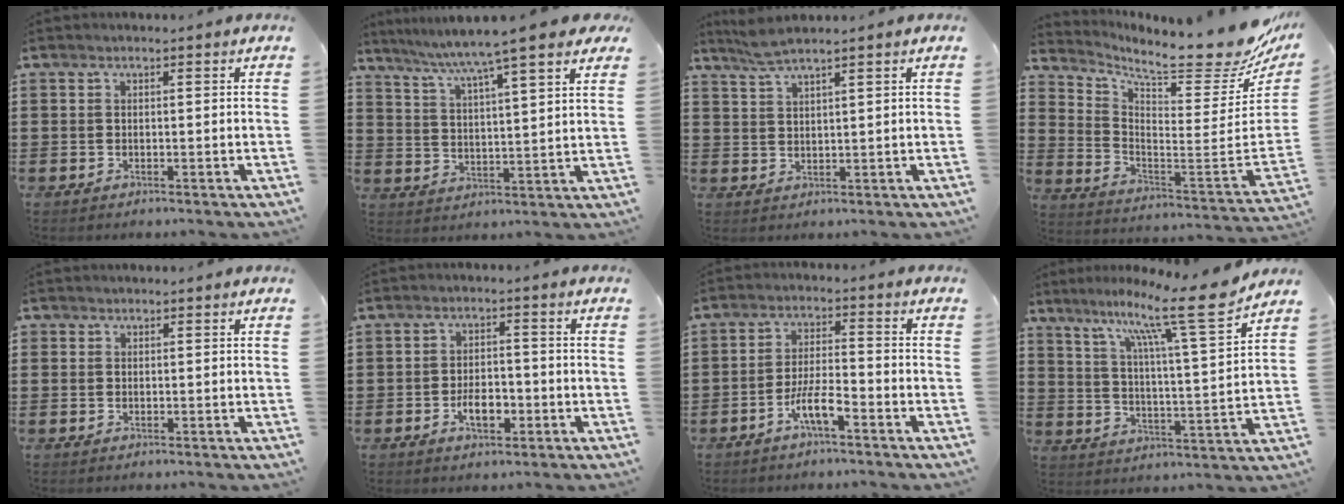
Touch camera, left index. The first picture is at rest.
{"total": 7.3, "force": [6.0, -0.3, 4.2], "torque": [-0.104, -0.029, 0.096]}
{"total": 3.6, "force": [2.8, 0.0, 2.3], "torque": [-0.051, -0.001, 0.051]}
{"total": 10.2, "force": [8.8, 0.2, 5.0], "torque": [-0.098, -0.096, 0.139]}
{"total": 0.6, "force": [0.1, 0.6, 0.1], "torque": [-0.003, 0.005, 0.002]}
{"total": 4.3, "force": [-1.7, 2.2, 3.3], "torque": [-0.051, 0.002, -0.032]}
{"total": 5.7, "force": [-3.4, 1.0, 4.4], "torque": [-0.100, -0.001, -0.069]}
{"total": 13.1, "force": [10.1, -0.1, 8.3], "torque": [-0.158, -0.059, 0.158]}